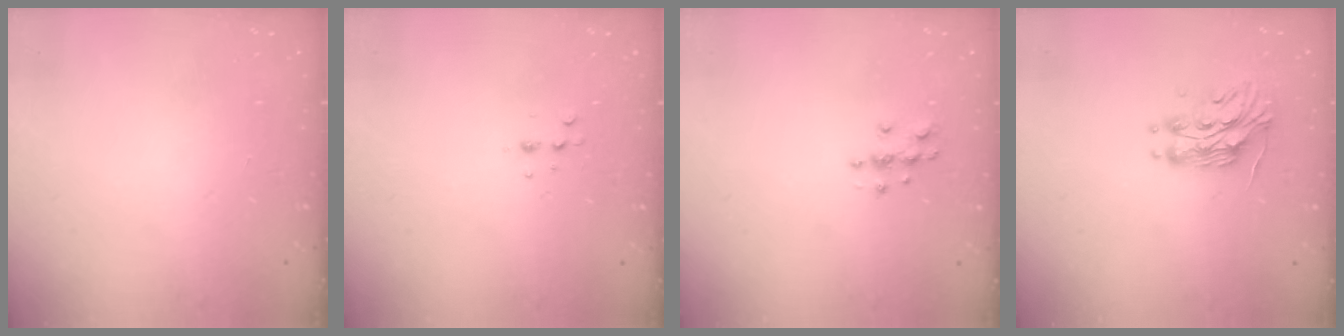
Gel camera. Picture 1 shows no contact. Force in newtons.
{"total": 3.9, "press": 3.8, "slide": 1.1}
{"total": 3.9, "press": 3.8, "slide": 0.4}
{"total": 11.0, "press": 11.0, "slide": 0.9}